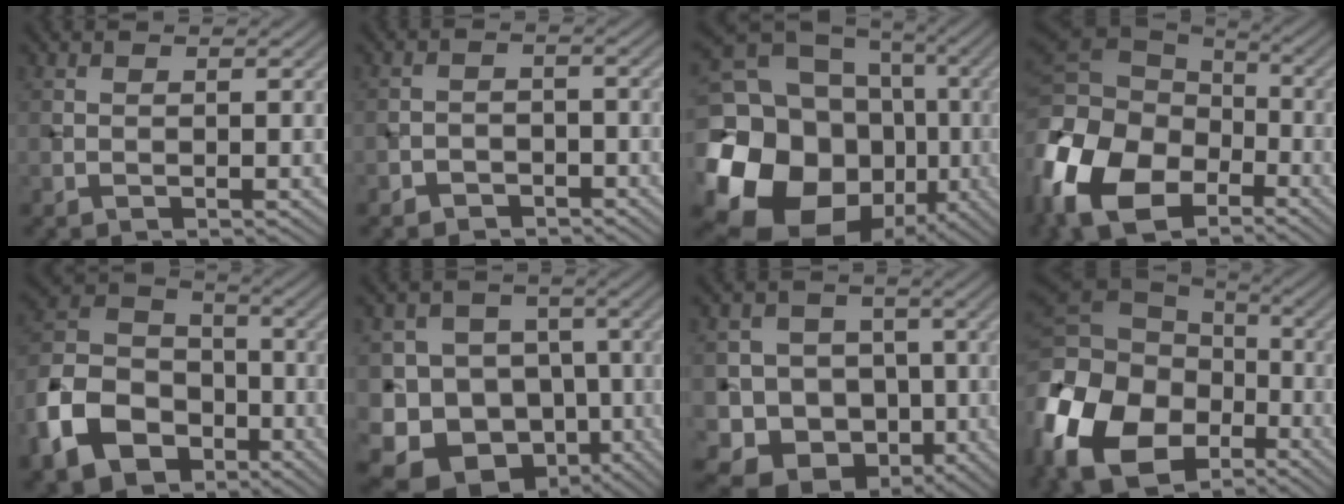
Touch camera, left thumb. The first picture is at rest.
{"total": 2.4, "force": [-1.9, 1.4, 0.7], "torque": [-0.007, 0.004, -0.038]}
{"total": 23.6, "force": [-3.5, 20.1, 12.0], "torque": [-0.273, -0.031, -0.090]}
{"total": 18.3, "force": [-6.4, 12.3, 11.8], "torque": [-0.312, -0.019, -0.130]}
{"total": 15.3, "force": [-7.0, 10.7, 8.2], "torque": [-0.234, -0.034, -0.149]}
{"total": 15.2, "force": [-6.1, 12.7, 5.6], "torque": [-0.132, -0.024, -0.119]}
{"total": 9.4, "force": [-2.2, 8.5, 3.5], "torque": [-0.064, -0.013, -0.067]}
{"total": 20.2, "force": [-7.5, 14.0, 12.6], "torque": [-0.331, -0.027, -0.137]}